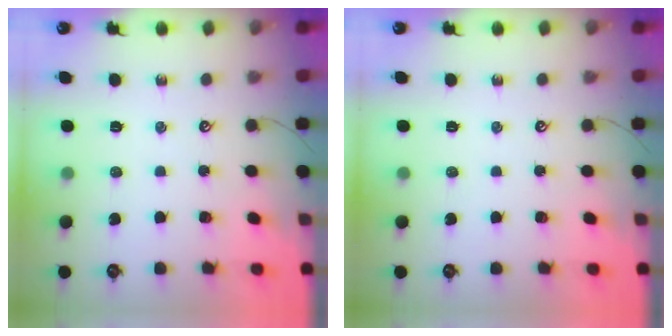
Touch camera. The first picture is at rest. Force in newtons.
{"total": 0.0}